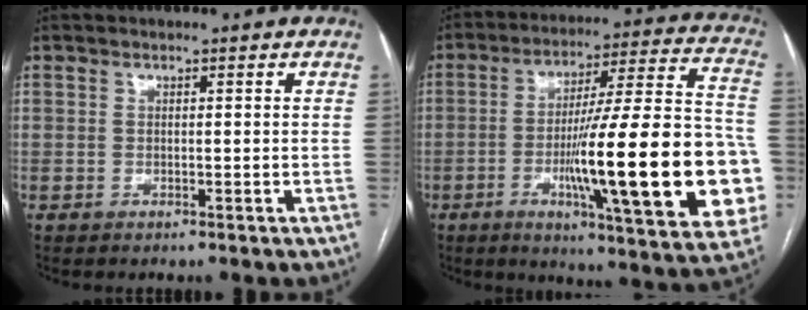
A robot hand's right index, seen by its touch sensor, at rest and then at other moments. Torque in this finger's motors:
{"motor_torque": [2.14, 0.00, 1.05, 0.21]}